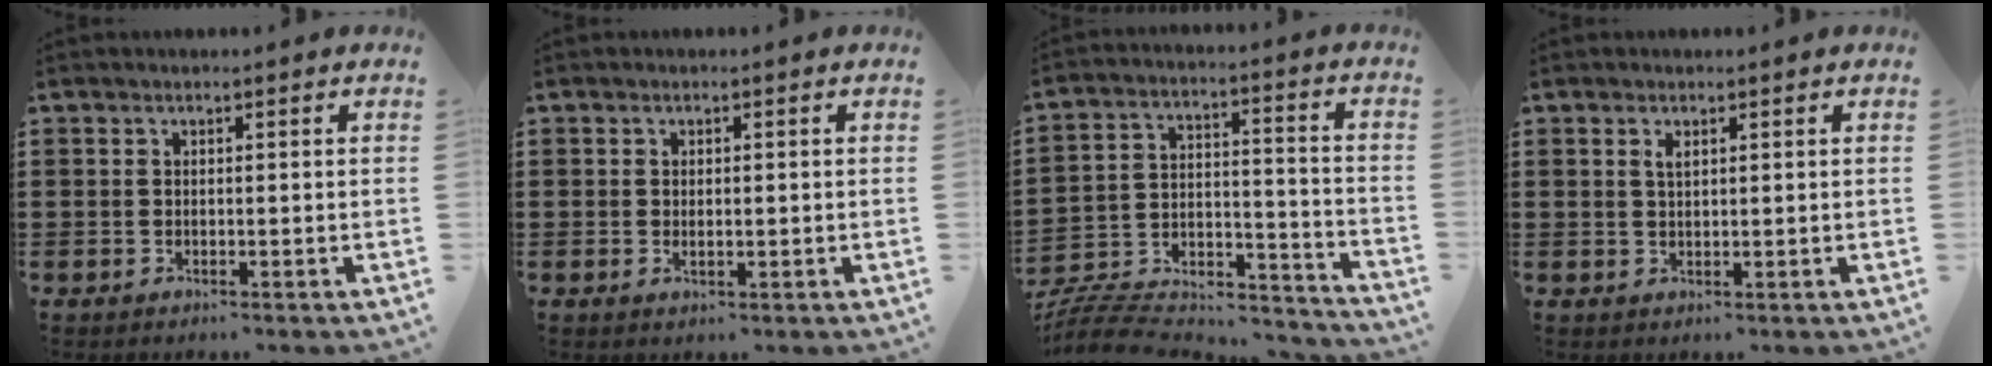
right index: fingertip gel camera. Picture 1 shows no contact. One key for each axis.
{"total": 1.1, "fx": 0.0, "fy": 0.5, "fz": 0.9, "tx": -0.017, "ty": 0.004, "tz": -0.001}
{"total": 7.2, "fx": -6.5, "fy": 2.2, "fz": 2.1, "tx": -0.039, "ty": 0.001, "tz": -0.129}
{"total": 1.3, "fx": 0.6, "fy": 0.6, "fz": 1.0, "tx": -0.021, "ty": 0.005, "tz": 0.010}